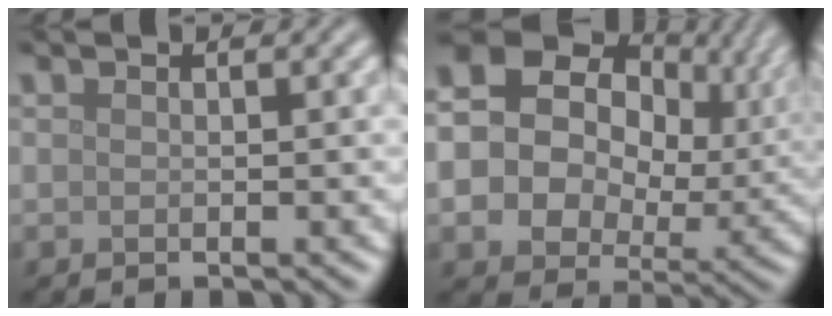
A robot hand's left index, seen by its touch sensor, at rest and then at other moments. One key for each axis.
{"total": 17.9, "fx": 4.2, "fy": 14.6, "fz": 9.3, "tx": -0.218, "ty": 0.023, "tz": 0.075}